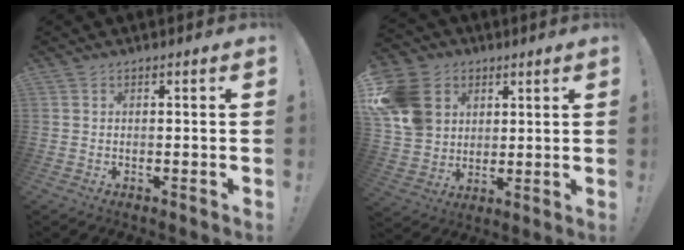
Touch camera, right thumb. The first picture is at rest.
{"total": 15.7, "force": [4.9, 13.2, 7.1], "torque": [-0.121, -0.012, 0.103]}